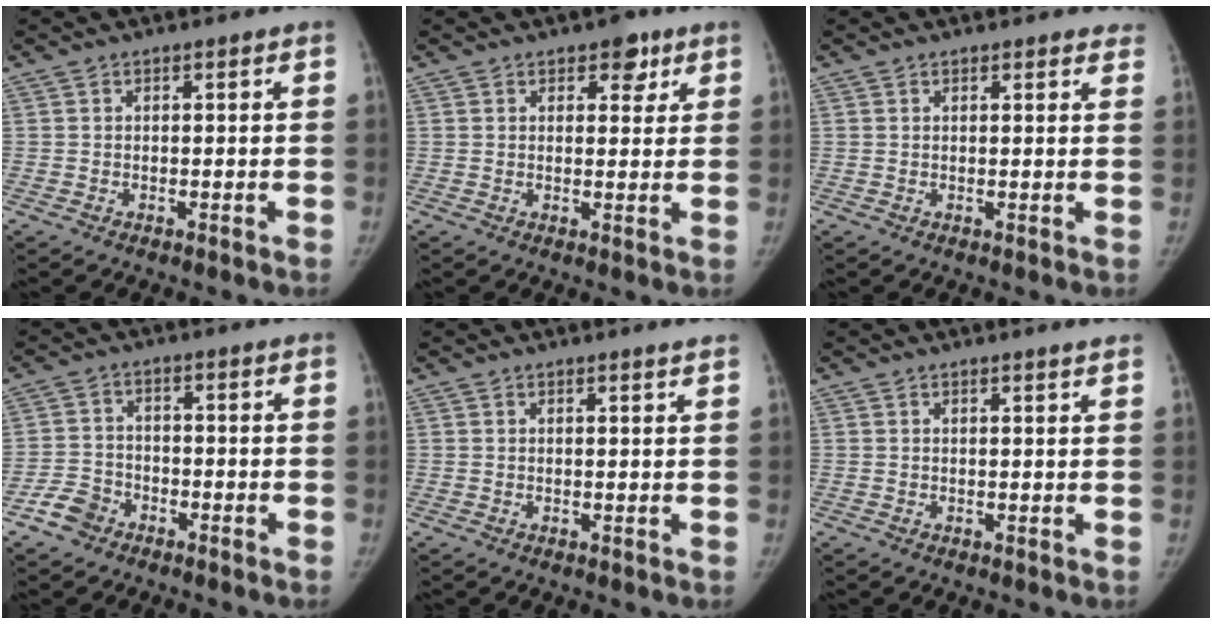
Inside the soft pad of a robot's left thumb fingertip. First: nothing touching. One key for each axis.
{"total": 4.2, "fx": 2.4, "fy": 2.6, "fz": 2.3, "tx": -0.001, "ty": -0.009, "tz": 0.027}
{"total": 3.1, "fx": 2.9, "fy": 1.0, "fz": 0.7, "tx": 0.018, "ty": -0.008, "tz": 0.017}
{"total": 4.7, "fx": -3.1, "fy": 3.3, "fz": 1.2, "tx": -0.014, "ty": 0.022, "tz": -0.062}
{"total": 1.5, "fx": 1.3, "fy": -0.3, "fz": 0.8, "tx": -0.005, "ty": -0.004, "tz": 0.016}
{"total": 1.9, "fx": 1.6, "fy": -0.3, "fz": 0.9, "tx": -0.006, "ty": -0.005, "tz": 0.016}